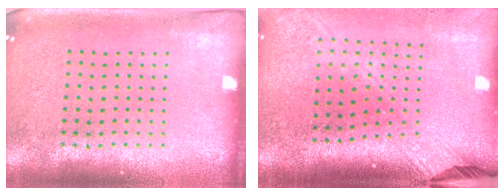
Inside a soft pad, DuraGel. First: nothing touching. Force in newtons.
{"total": 2.4, "press": 1.8, "slide": 1.7}